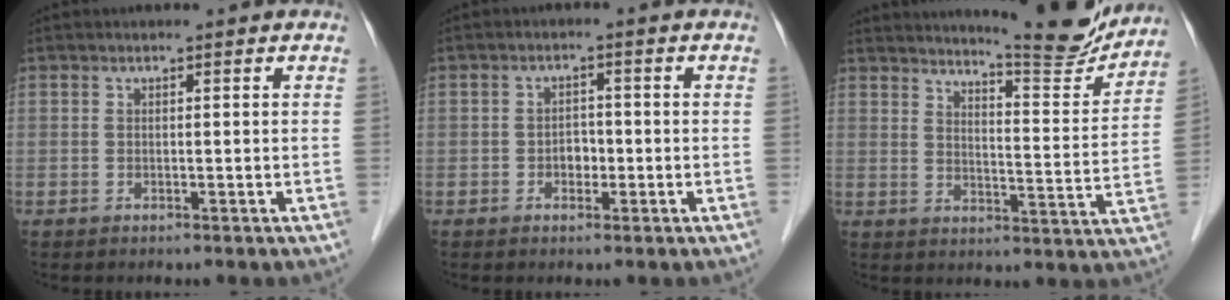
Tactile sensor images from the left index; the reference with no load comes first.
{"total": 2.3, "force": [-0.7, 1.6, 1.4], "torque": [-0.018, 0.007, -0.011]}
{"total": 13.9, "force": [13.3, 0.3, 4.0], "torque": [-0.059, -0.045, 0.170]}